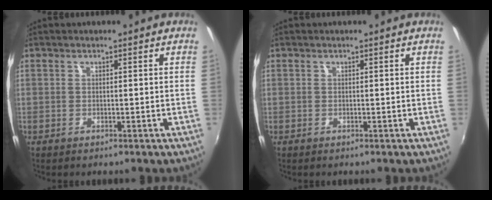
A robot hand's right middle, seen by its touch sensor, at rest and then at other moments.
{"total": 0.0}